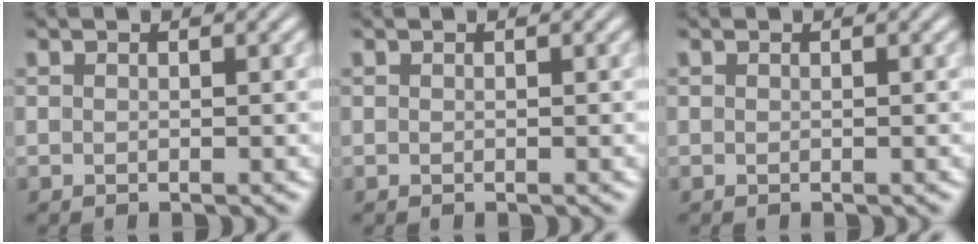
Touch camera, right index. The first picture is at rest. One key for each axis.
{"total": 0.0}
{"total": 0.0}